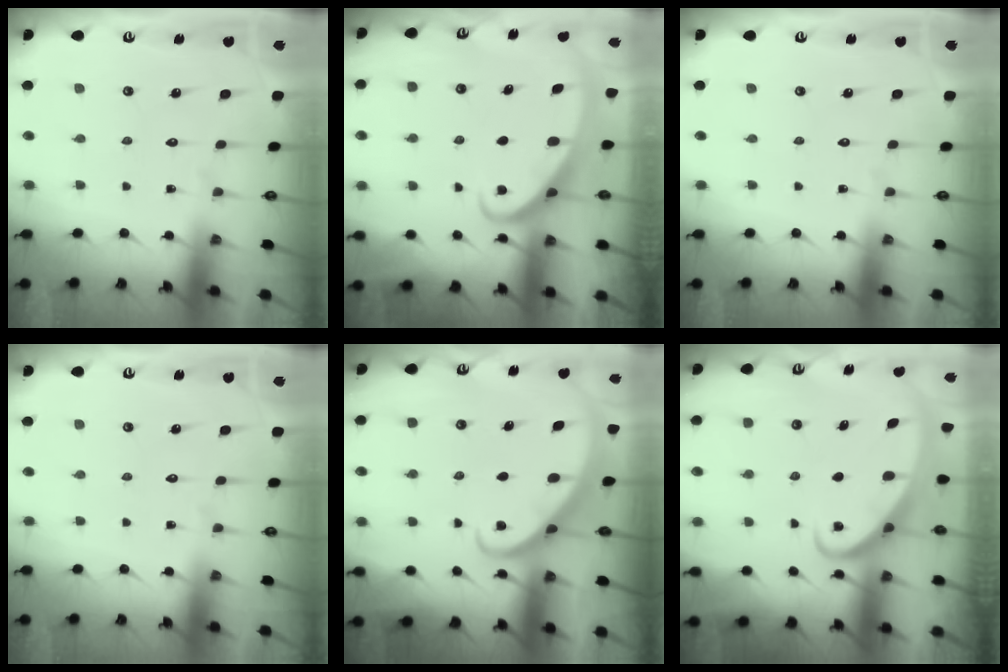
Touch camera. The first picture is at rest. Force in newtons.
{"total": 2.6, "press": 2.6, "slide": 0.4}
{"total": 0.0}
{"total": 0.0}
{"total": 2.6, "press": 2.6, "slide": 0.1}
{"total": 2.3, "press": 2.3, "slide": 0.3}